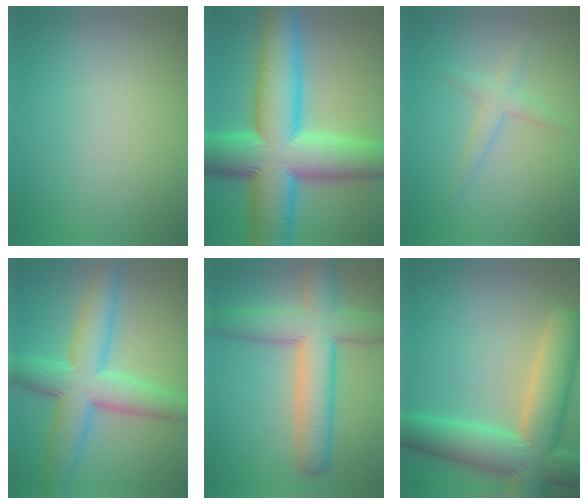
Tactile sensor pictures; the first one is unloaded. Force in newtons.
{"total": 15.4, "press": 15.4, "slide": 0.3}
{"total": 1.8, "press": 1.8, "slide": 0.0}
{"total": 7.9, "press": 7.8, "slide": 0.2}
{"total": 8.2, "press": 8.1, "slide": 0.4}
{"total": 10.2, "press": 10.2, "slide": 0.9}